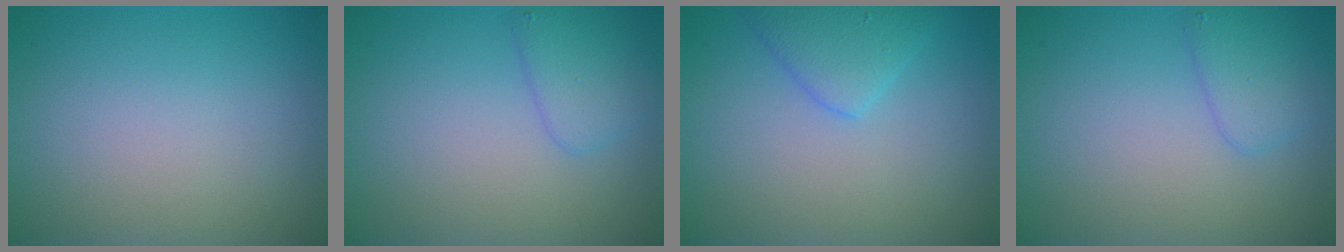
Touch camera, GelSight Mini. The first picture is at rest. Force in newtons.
{"total": 2.4, "press": 2.4, "slide": 0.1}
{"total": 2.8, "press": 2.8, "slide": 0.2}
{"total": 2.4, "press": 2.4, "slide": 0.1}